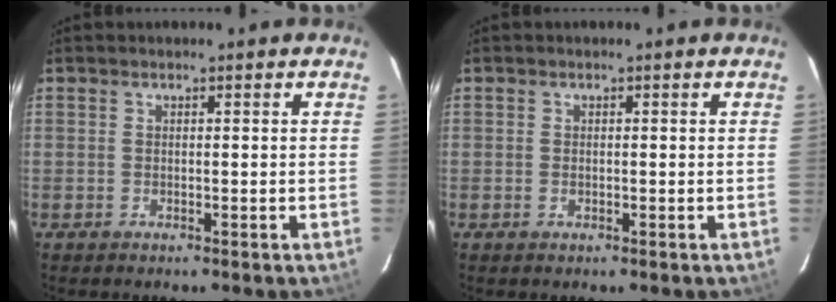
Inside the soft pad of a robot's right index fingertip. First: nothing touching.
{"total": 0.7, "force": [-0.1, 0.5, 0.4], "torque": [-0.008, 0.000, -0.001]}